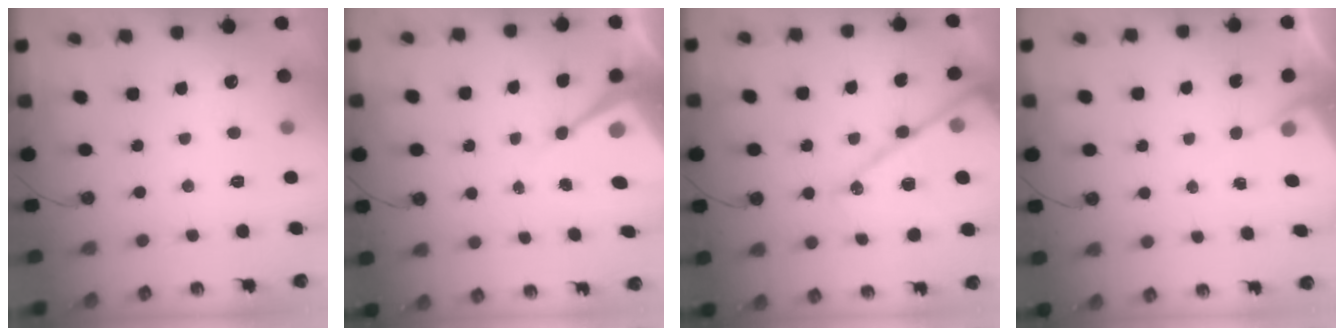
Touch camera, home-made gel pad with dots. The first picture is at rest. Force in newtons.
{"total": 9.4, "press": 9.4, "slide": 0.4}
{"total": 18.7, "press": 18.6, "slide": 2.0}
{"total": 2.9, "press": 2.9, "slide": 0.4}